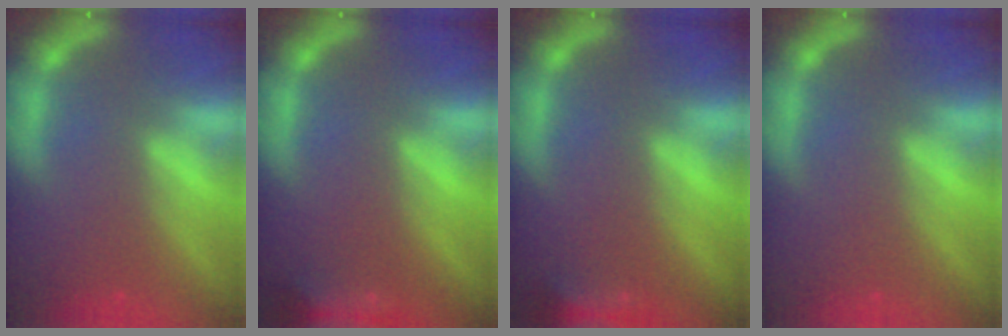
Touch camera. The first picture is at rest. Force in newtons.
{"total": 6.9}
{"total": 5.5}
{"total": 0.0}